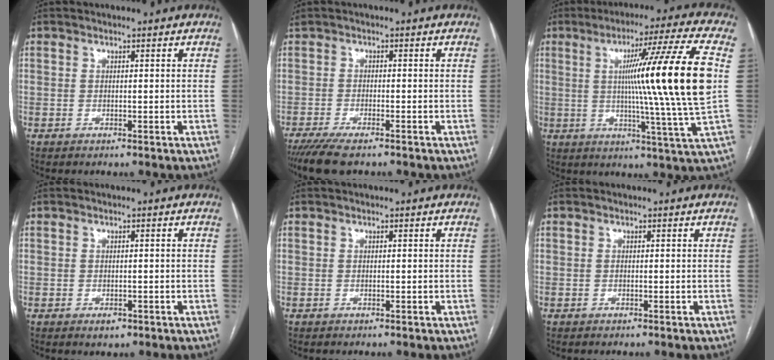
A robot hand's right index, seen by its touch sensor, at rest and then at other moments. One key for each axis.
{"total": 6.6, "fx": -5.3, "fy": 1.1, "fz": 3.8, "tx": -0.059, "ty": -0.015, "tz": -0.087}
{"total": 20.0, "fx": 2.5, "fy": -3.0, "fz": 19.6, "tx": -0.287, "ty": -0.009, "tz": 0.023}
{"total": 1.5, "fx": -0.8, "fy": 0.9, "fz": 0.8, "tx": -0.008, "ty": 0.002, "tz": -0.005}
{"total": 0.0}
{"total": 0.0}